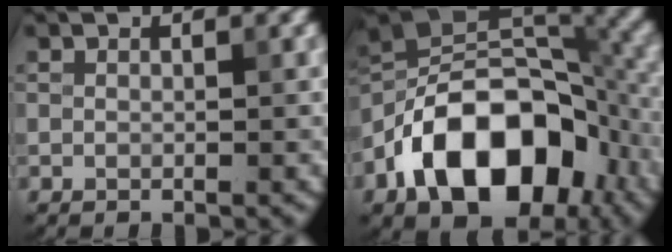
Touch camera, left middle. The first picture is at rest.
{"total": 14.4, "force": [-6.5, 8.6, 9.5], "torque": [-0.154, 0.009, -0.128]}